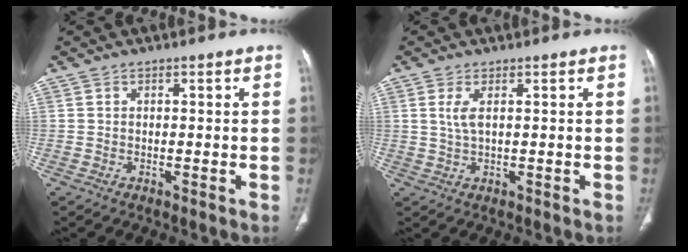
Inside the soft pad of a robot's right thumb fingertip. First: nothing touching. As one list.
[{"total": 2.9, "force": [0.9, 0.9, 2.6], "torque": [-0.067, 0.000, 0.025]}]